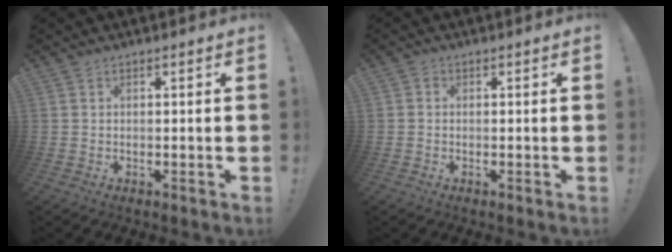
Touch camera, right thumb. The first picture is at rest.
{"total": 0.6, "force": [-0.4, 0.5, 0.1], "torque": [-0.002, 0.002, -0.007]}